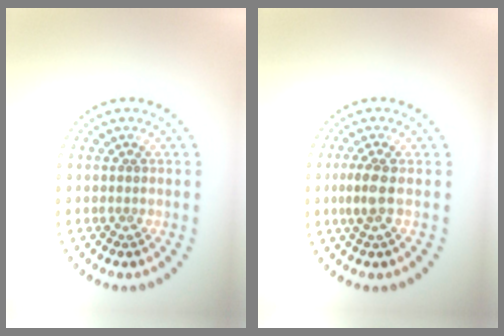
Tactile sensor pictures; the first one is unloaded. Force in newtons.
{"total": 1.8, "press": 1.6, "slide": 0.8}